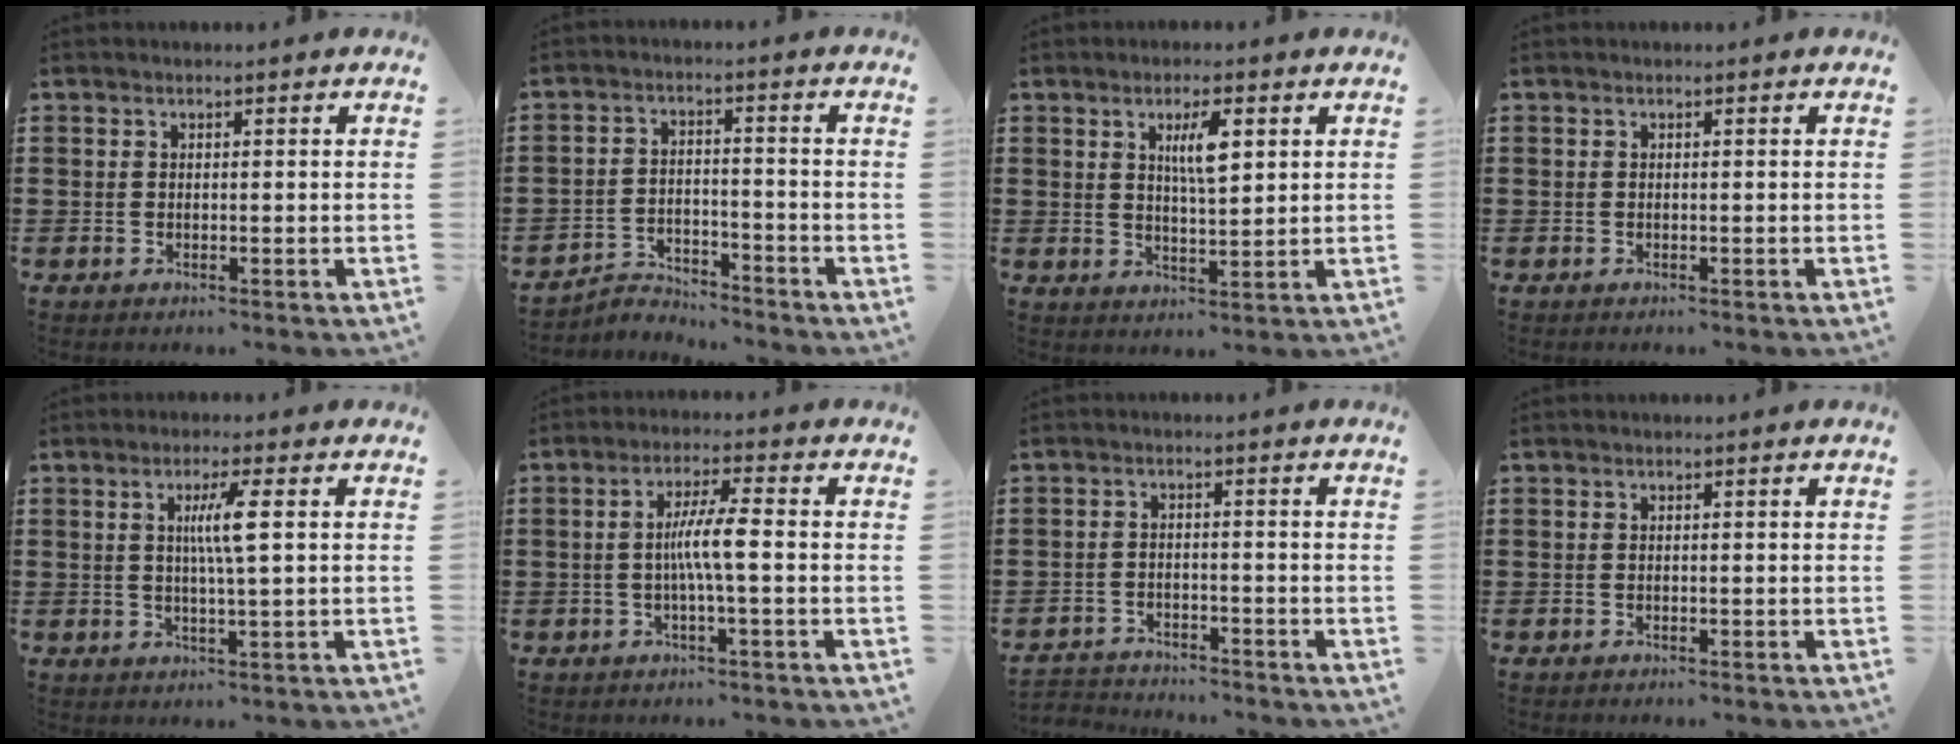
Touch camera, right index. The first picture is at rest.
{"total": 3.4, "force": [-3.3, 0.6, 0.3], "torque": [-0.013, 0.004, -0.071]}
{"total": 5.0, "force": [1.8, 1.3, 4.5], "torque": [-0.086, 0.004, 0.026]}
{"total": 0.0}
{"total": 4.7, "force": [0.9, -0.1, 4.7], "torque": [-0.090, -0.003, 0.010]}
{"total": 5.5, "force": [-0.6, 0.2, 5.4], "torque": [-0.097, -0.002, -0.015]}
{"total": 2.7, "force": [-2.7, 0.2, -0.2], "torque": [-0.006, -0.001, -0.059]}
{"total": 0.0}